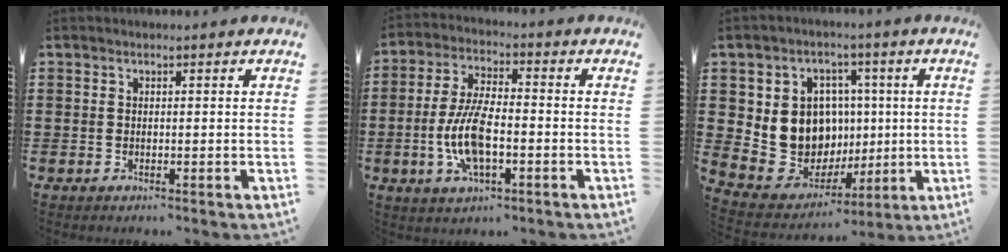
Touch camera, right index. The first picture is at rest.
{"total": 9.4, "force": [-2.3, 3.6, 8.3], "torque": [-0.187, -0.009, -0.046]}
{"total": 11.2, "force": [0.8, 10.2, 4.4], "torque": [-0.111, -0.001, 0.028]}